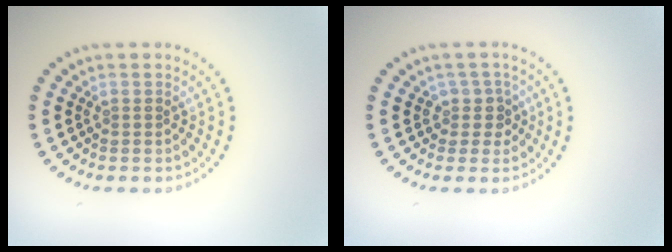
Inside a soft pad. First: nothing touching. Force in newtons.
{"total": 1.8, "press": 1.4, "slide": 1.2}